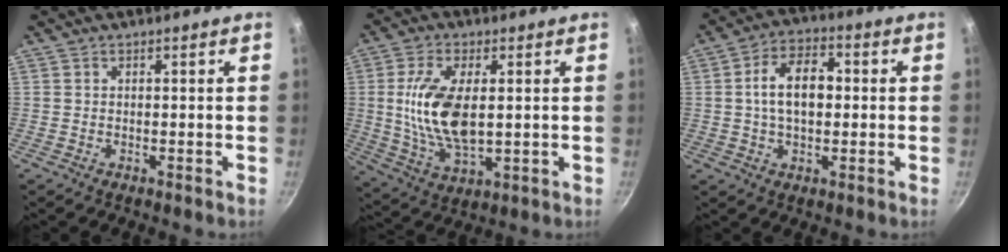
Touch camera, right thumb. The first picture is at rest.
{"total": 13.9, "force": [1.4, 6.8, 12.0], "torque": [-0.227, -0.007, 0.031]}
{"total": 10.4, "force": [0.7, 6.3, 8.2], "torque": [-0.121, 0.024, 0.003]}